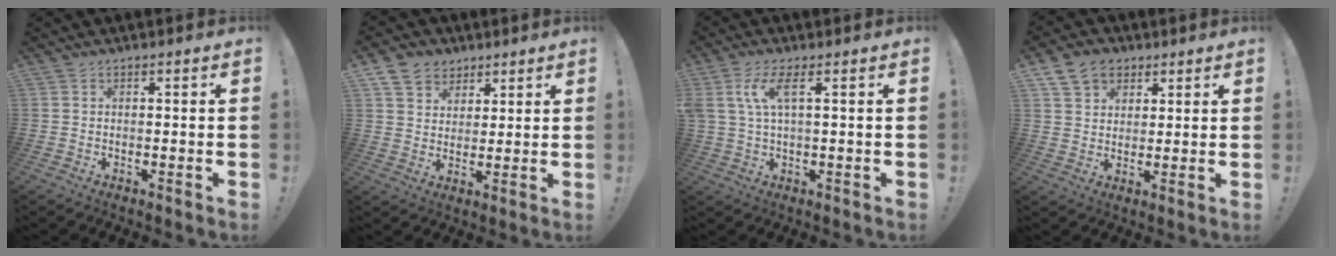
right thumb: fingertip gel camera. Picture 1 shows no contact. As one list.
[{"total": 7.9, "force": [4.9, 6.0, 1.6], "torque": [-0.031, -0.027, 0.100]}, {"total": 7.2, "force": [2.5, 2.1, 6.5], "torque": [-0.126, -0.006, 0.044]}, {"total": 9.2, "force": [5.2, 6.8, 3.3], "torque": [-0.053, -0.020, 0.102]}]